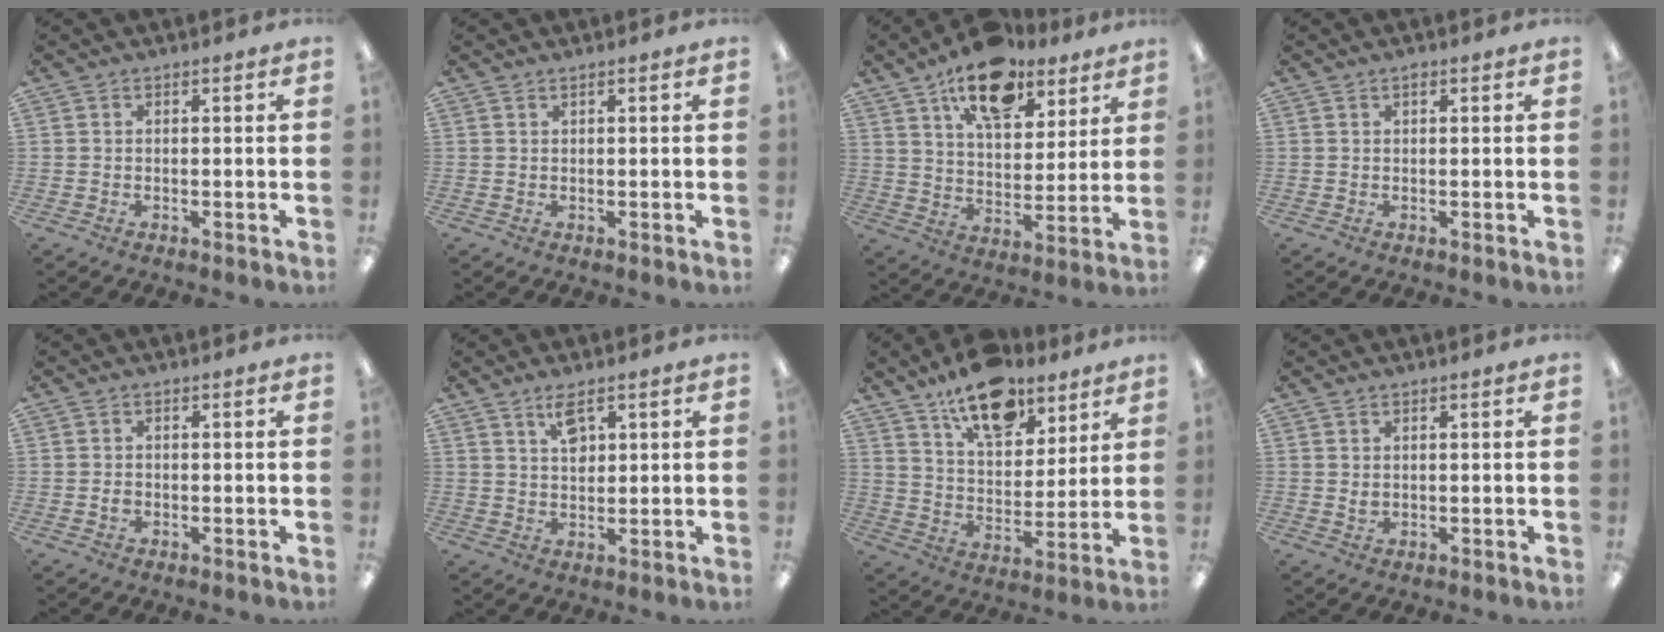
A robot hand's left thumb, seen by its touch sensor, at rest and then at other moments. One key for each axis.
{"total": 0.7, "fx": 0.6, "fy": 0.0, "fz": 0.3, "tx": -0.007, "ty": 0.000, "tz": 0.011}
{"total": 16.3, "fx": 11.2, "fy": 7.8, "fz": 8.9, "tx": -0.131, "ty": -0.056, "tz": 0.194}
{"total": 0.9, "fx": 0.8, "fy": 0.2, "fz": 0.5, "tx": -0.011, "ty": 0.001, "tz": 0.014}
{"total": 0.9, "fx": -0.1, "fy": 0.7, "fz": 0.5, "tx": -0.010, "ty": 0.003, "tz": -0.003}
{"total": 5.5, "fx": 3.4, "fy": 2.7, "fz": 3.4, "tx": -0.050, "ty": -0.009, "tz": 0.058}
{"total": 16.2, "fx": 11.9, "fy": 7.8, "fz": 7.8, "tx": -0.116, "ty": -0.067, "tz": 0.210}
{"total": 1.1, "fx": 0.8, "fy": 0.6, "fz": 0.6, "tx": -0.014, "ty": 0.000, "tz": 0.014}